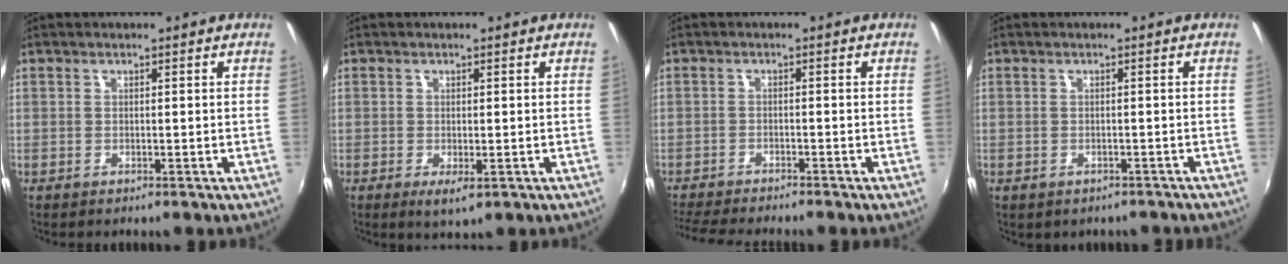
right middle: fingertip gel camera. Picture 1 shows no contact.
{"total": 2.5, "force": [-0.7, 0.9, 2.2], "torque": [-0.039, -0.013, -0.008]}
{"total": 7.0, "force": [-6.6, -0.1, 2.6], "torque": [-0.070, -0.023, -0.113]}
{"total": 2.8, "force": [-2.1, 1.6, 0.9], "torque": [-0.022, -0.012, -0.024]}